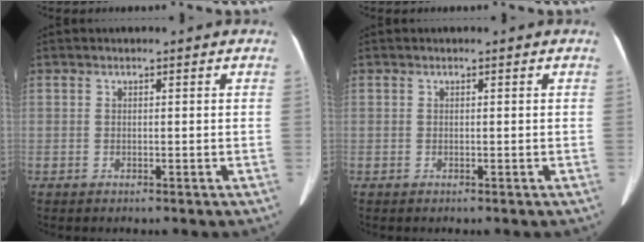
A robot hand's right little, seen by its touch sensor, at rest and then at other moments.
{"total": 0.0}